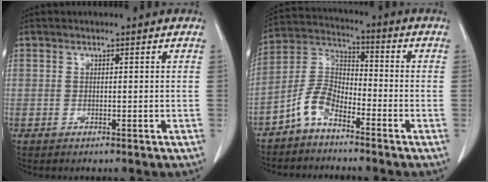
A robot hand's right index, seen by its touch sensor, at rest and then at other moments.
{"total": 6.4, "force": [-4.5, 2.9, 3.5], "torque": [-0.083, 0.017, -0.098]}